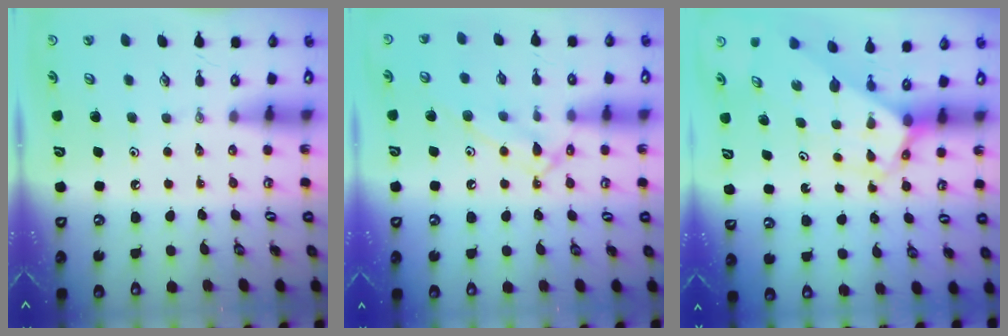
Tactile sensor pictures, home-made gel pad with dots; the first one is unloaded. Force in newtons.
{"total": 11.9, "press": 11.9, "slide": 0.6}
{"total": 3.6, "press": 3.6, "slide": 0.3}